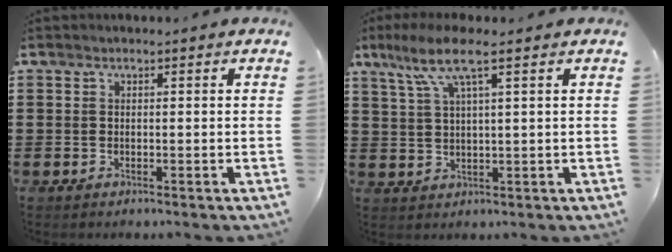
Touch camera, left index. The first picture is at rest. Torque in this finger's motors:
{"motor_torque": [1.17, -0.97, 0.46, 0.14]}